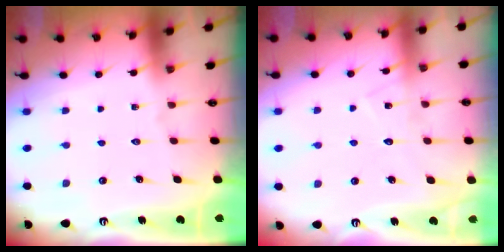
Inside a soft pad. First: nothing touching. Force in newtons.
{"total": 7.6, "press": 7.6, "slide": 0.4}